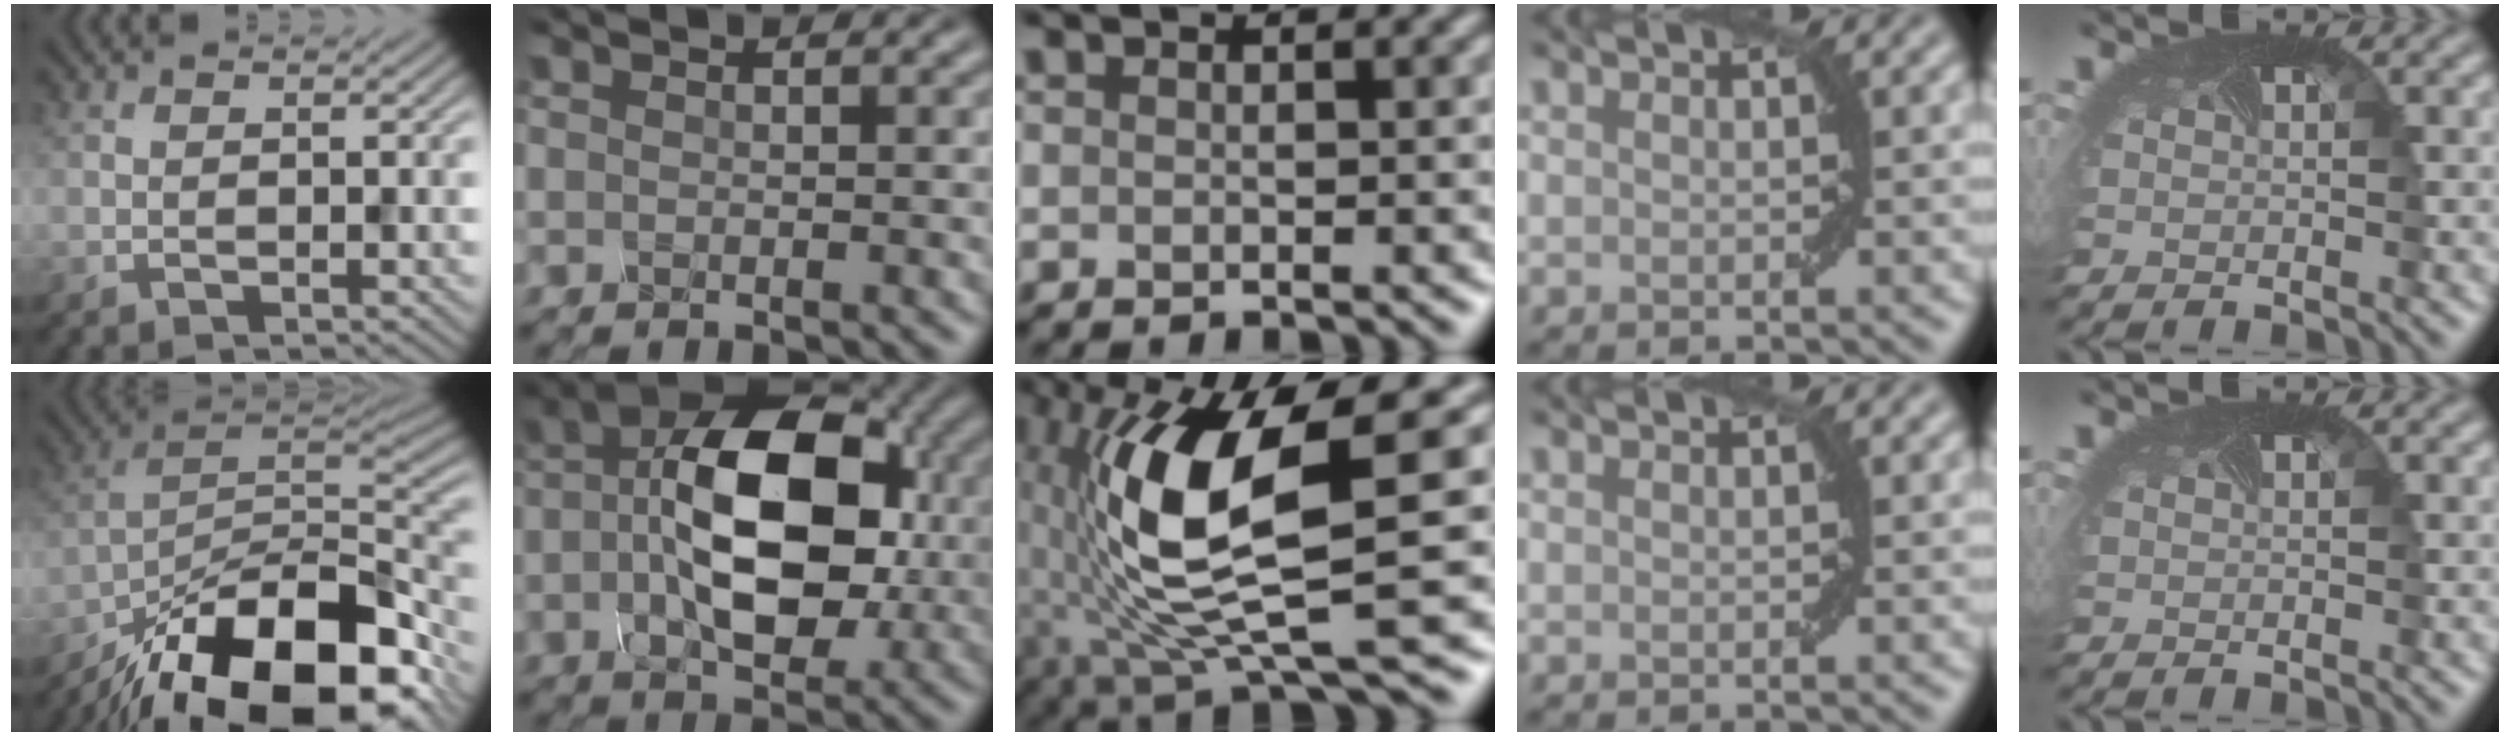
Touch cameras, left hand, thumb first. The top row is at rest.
{"thumb": {"total": 19.2, "force": [-13.4, 7.7, 11.5], "torque": [-0.194, -0.033, -0.215]}, "index": {"total": 11.7, "force": [0.1, 6.6, 9.6], "torque": [-0.154, 0.007, -0.008]}, "middle": {"total": 11.7, "force": [-0.1, 3.2, 11.3], "torque": [-0.219, -0.005, -0.002]}}